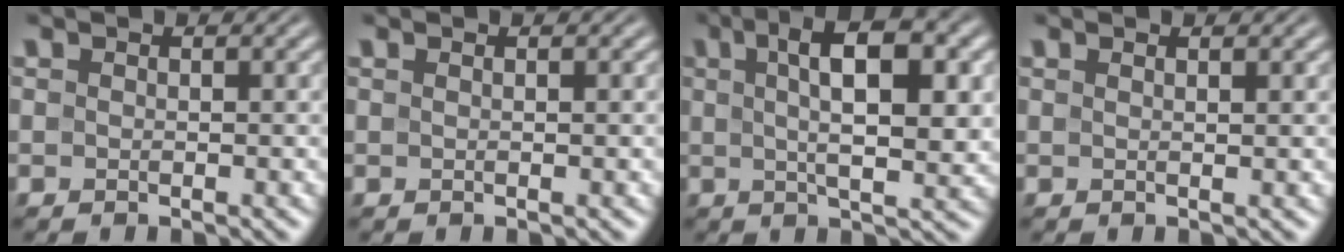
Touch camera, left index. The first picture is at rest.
{"total": 0.9, "force": [0.3, 0.3, 0.8], "torque": [-0.009, 0.003, -0.002]}
{"total": 8.4, "force": [1.9, 2.8, 7.7], "torque": [-0.116, 0.009, 0.025]}
{"total": 1.6, "force": [0.8, 0.6, 1.2], "torque": [-0.007, 0.000, -0.001]}